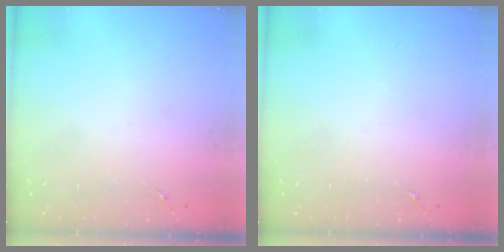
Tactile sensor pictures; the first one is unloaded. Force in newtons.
{"total": 0.0}